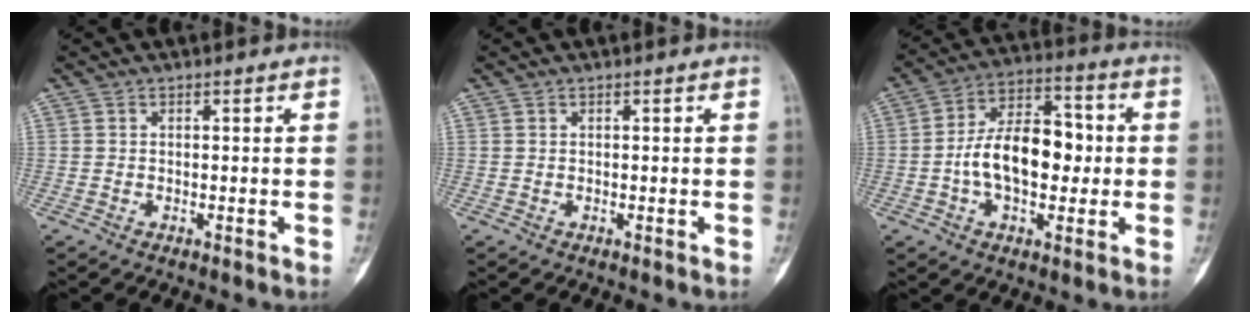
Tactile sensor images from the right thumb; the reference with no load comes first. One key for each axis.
{"total": 0.0}
{"total": 14.6, "fx": -0.9, "fy": 8.6, "fz": 11.7, "tx": -0.176, "ty": 0.035, "tz": -0.021}